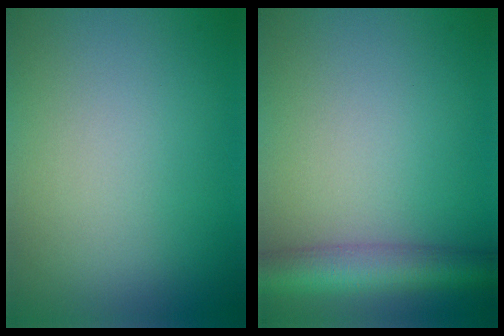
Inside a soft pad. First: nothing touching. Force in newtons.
{"total": 5.1, "press": 5.1, "slide": 0.2}